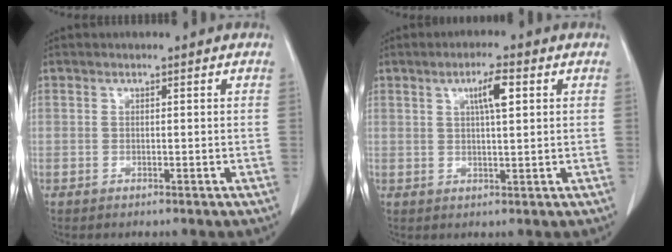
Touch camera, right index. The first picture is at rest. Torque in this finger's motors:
{"motor_torque": [0.50, 0.07, 0.11, 0.04]}